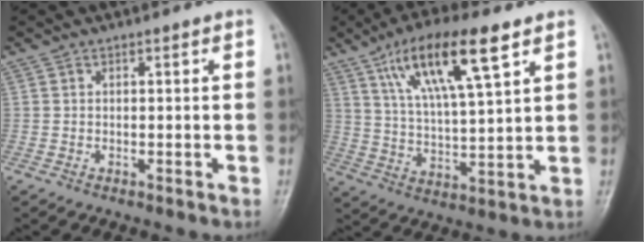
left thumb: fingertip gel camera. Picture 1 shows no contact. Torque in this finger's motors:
{"motor_torque": [1.76, 1.74, 1.84, -0.93, 0.33]}